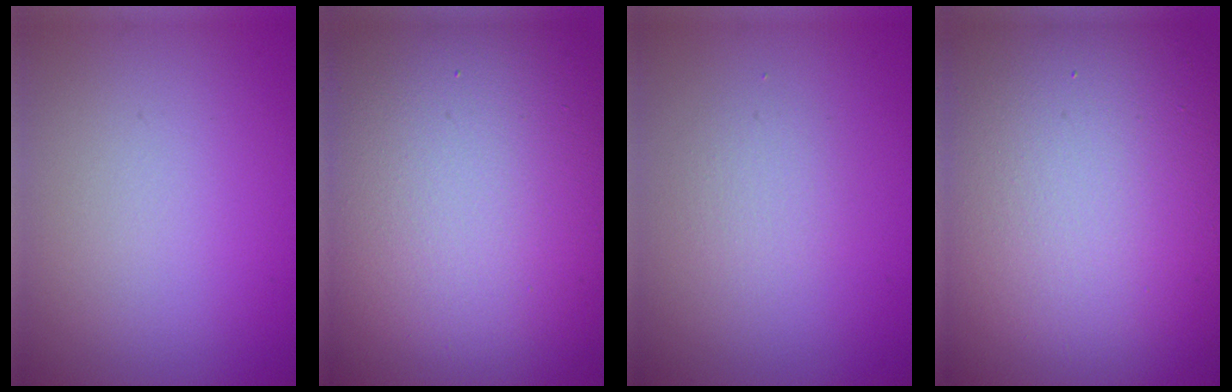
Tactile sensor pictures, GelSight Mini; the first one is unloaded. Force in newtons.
{"total": 21.6, "press": 21.6, "slide": 0.7}
{"total": 1.4, "press": 1.3, "slide": 0.1}
{"total": 20.4, "press": 20.4, "slide": 1.1}